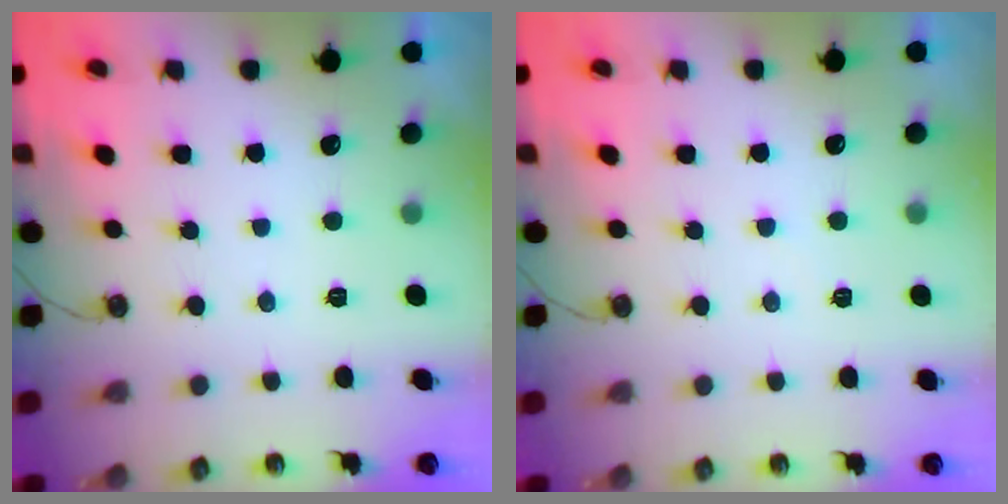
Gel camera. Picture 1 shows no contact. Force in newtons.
{"total": 5.0, "press": 5.0, "slide": 0.5}